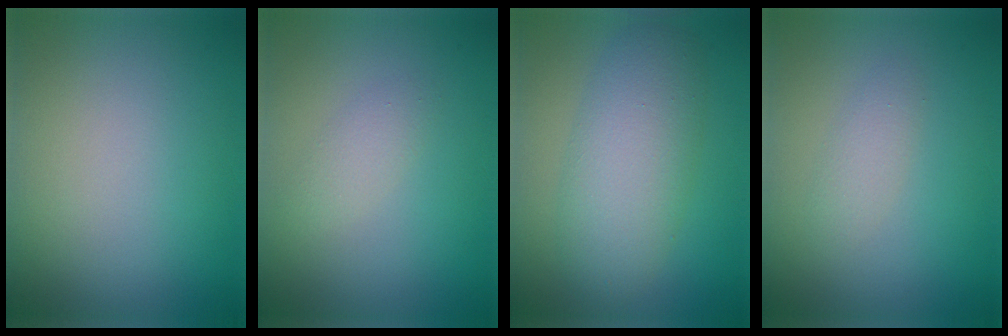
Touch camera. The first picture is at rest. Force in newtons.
{"total": 1.4, "press": 1.4, "slide": 0.1}
{"total": 6.0, "press": 6.0, "slide": 0.2}
{"total": 1.4, "press": 1.4, "slide": 0.1}